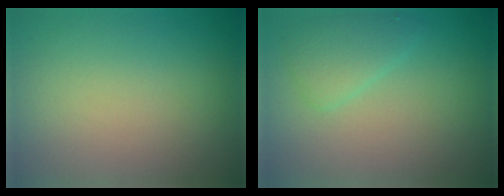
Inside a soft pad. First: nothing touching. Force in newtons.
{"total": 2.1, "press": 2.1, "slide": 0.1}